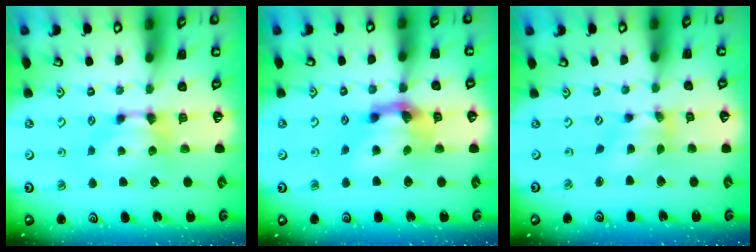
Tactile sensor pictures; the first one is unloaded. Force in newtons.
{"total": 5.3, "press": 4.9, "slide": 2.0}
{"total": 2.4, "press": 1.6, "slide": 1.7}